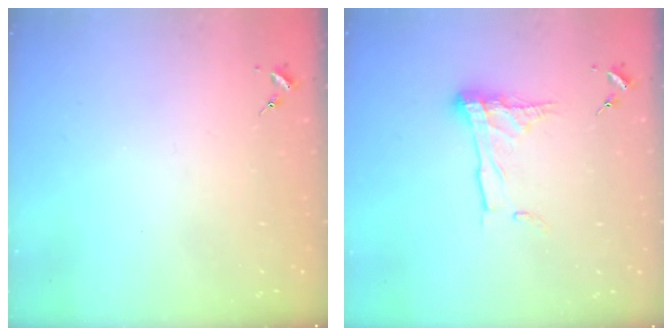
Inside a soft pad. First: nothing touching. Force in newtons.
{"total": 11.8, "press": 11.7, "slide": 1.1}